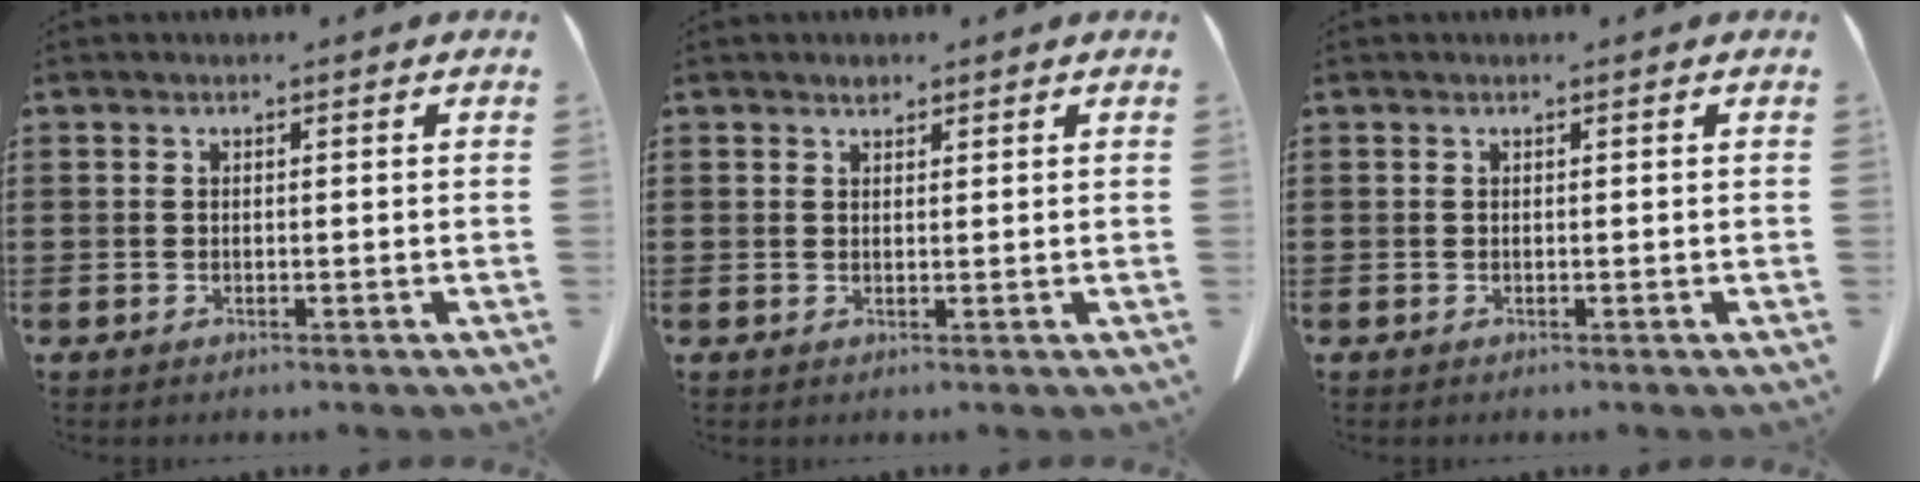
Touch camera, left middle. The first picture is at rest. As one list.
[{"total": 1.2, "force": [1.1, 0.5, 0.3], "torque": [-0.001, -0.004, 0.020]}, {"total": 0.0}]